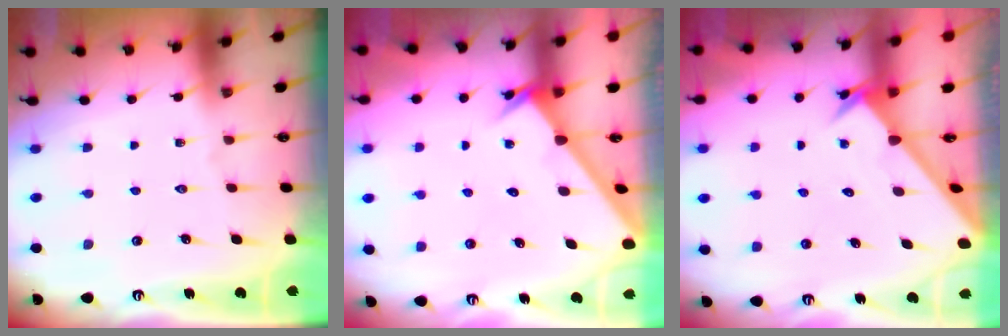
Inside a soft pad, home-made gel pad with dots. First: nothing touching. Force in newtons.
{"total": 2.6, "press": 2.6, "slide": 0.1}
{"total": 2.6, "press": 2.6, "slide": 0.2}